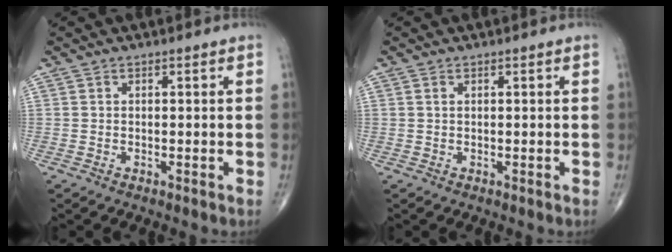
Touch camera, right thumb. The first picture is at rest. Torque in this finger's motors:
{"motor_torque": [-0.42, 0.20, 0.25, 0.06, -0.02]}